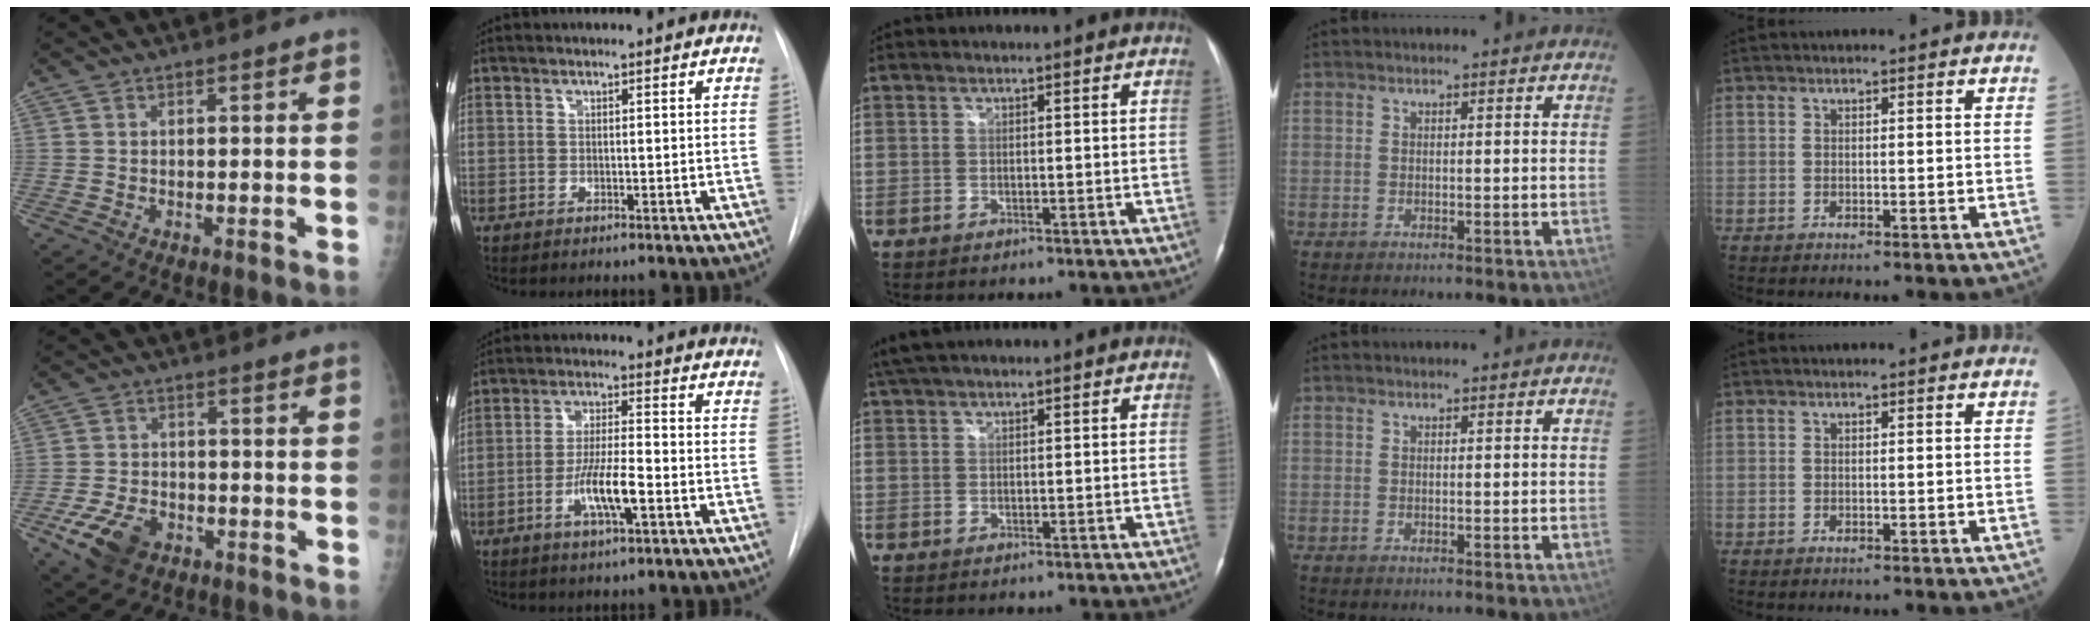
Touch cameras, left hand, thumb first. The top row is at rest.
{"thumb": {"total": 8.7, "force": [-4.2, 5.7, 5.1], "torque": [-0.092, 0.013, -0.069]}, "index": {"total": 7.5, "force": [-2.8, 1.1, 6.8], "torque": [-0.131, -0.002, -0.052]}, "middle": {"total": 3.9, "force": [3.1, 0.8, 2.2], "torque": [-0.044, 0.038, 0.060]}}